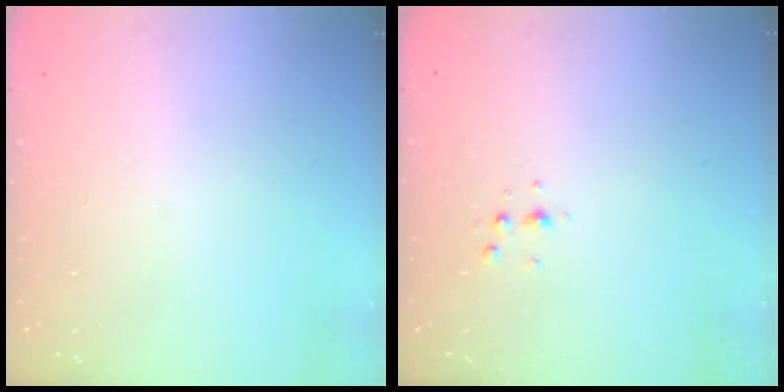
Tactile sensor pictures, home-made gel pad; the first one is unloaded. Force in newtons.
{"total": 3.7, "press": 3.2, "slide": 1.7}